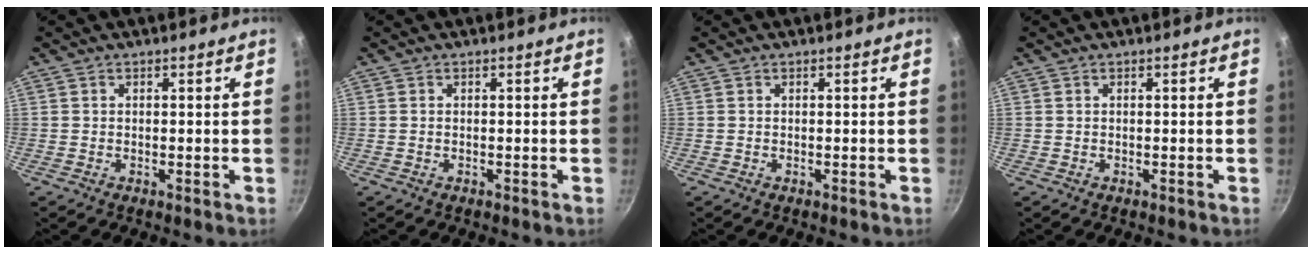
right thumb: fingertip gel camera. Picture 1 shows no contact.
{"total": 0.0}
{"total": 0.0}
{"total": 0.0}